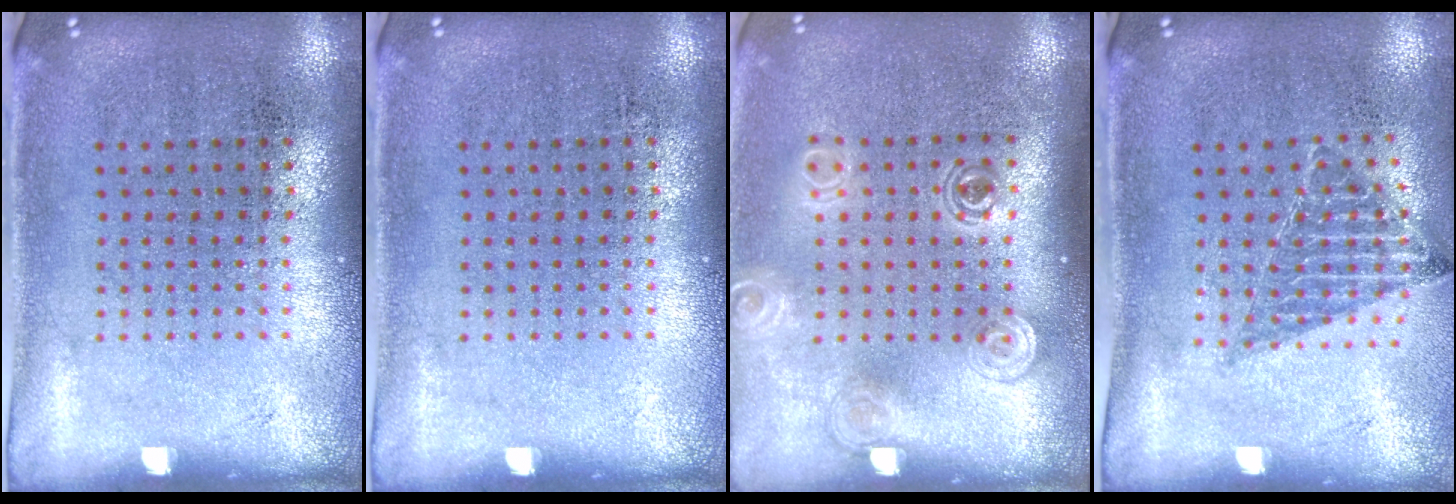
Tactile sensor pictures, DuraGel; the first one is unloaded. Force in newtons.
{"total": 0.0}
{"total": 1.5, "press": 1.2, "slide": 0.9}
{"total": 1.0, "press": 0.9, "slide": 0.4}